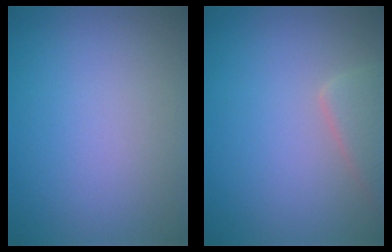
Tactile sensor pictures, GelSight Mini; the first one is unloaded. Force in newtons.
{"total": 2.6, "press": 2.6, "slide": 0.3}